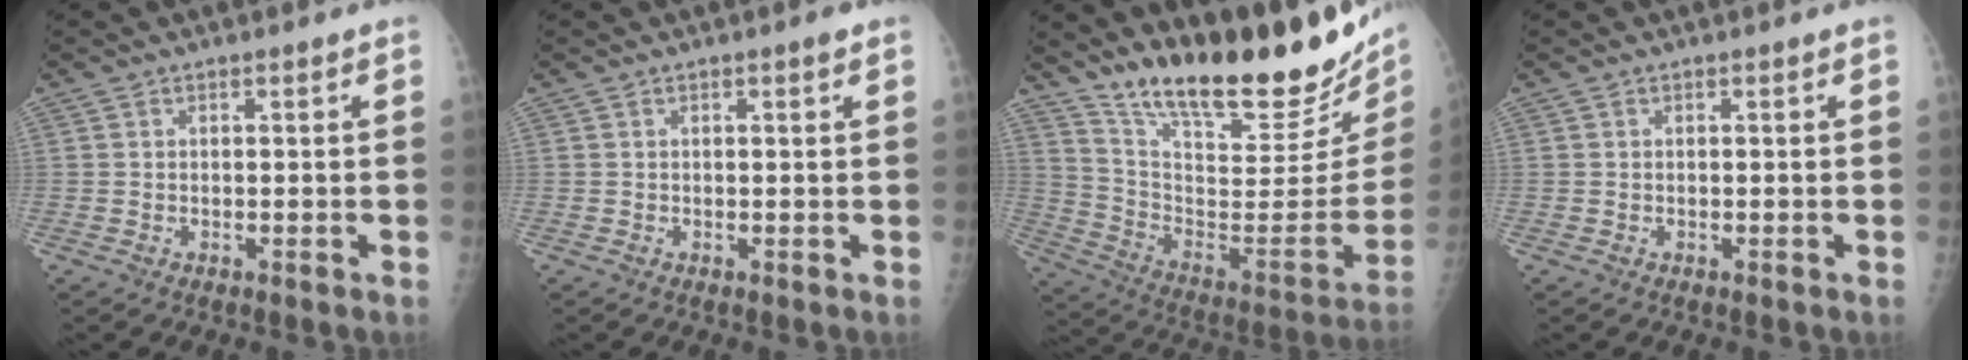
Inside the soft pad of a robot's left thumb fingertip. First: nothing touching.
{"total": 1.0, "force": [0.7, 0.1, 0.7], "torque": [-0.008, -0.002, 0.009]}
{"total": 30.5, "force": [23.2, 8.2, 18.0], "torque": [-0.254, -0.120, 0.352]}
{"total": 0.0}